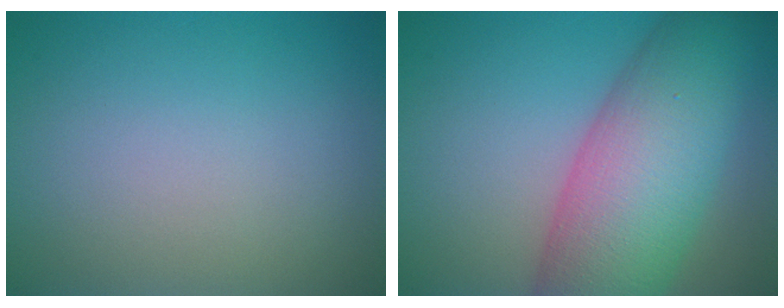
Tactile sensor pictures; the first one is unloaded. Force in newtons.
{"total": 11.9, "press": 11.9, "slide": 0.4}